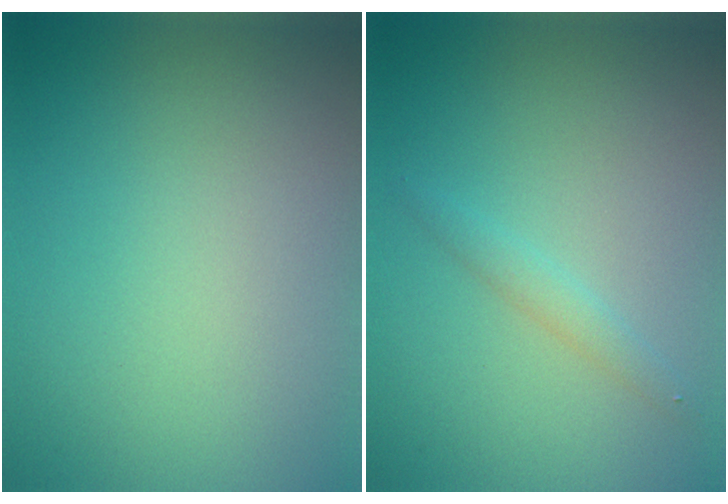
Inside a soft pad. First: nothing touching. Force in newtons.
{"total": 1.3, "press": 1.3, "slide": 0.0}